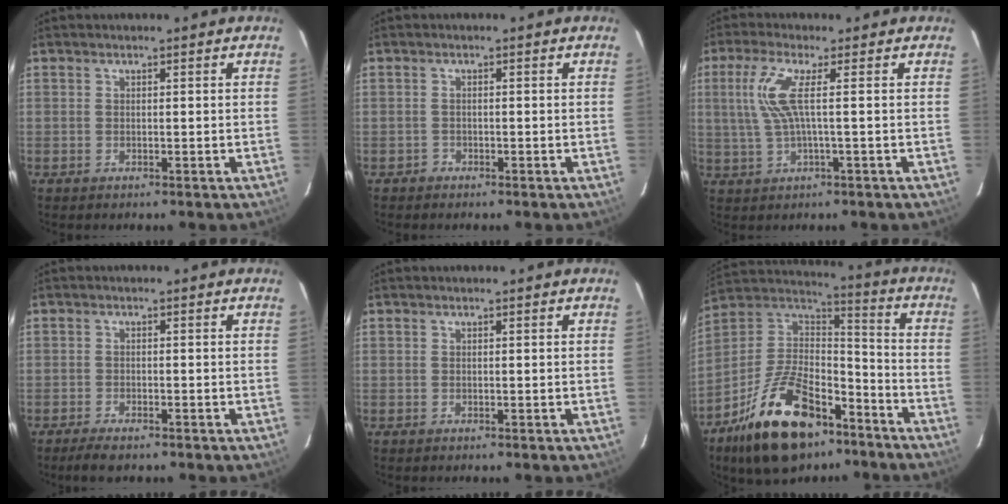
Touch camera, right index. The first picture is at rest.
{"total": 0.9, "force": [-0.7, 0.5, -0.1], "torque": [0.000, 0.006, -0.013]}
{"total": 6.6, "force": [0.8, -0.1, 6.5], "torque": [-0.141, 0.000, 0.026]}
{"total": 3.8, "force": [-3.0, 0.9, 2.1], "torque": [-0.055, -0.011, -0.054]}
{"total": 0.0}
{"total": 23.8, "force": [-14.4, 11.8, 14.9], "torque": [-0.297, 0.009, -0.236]}